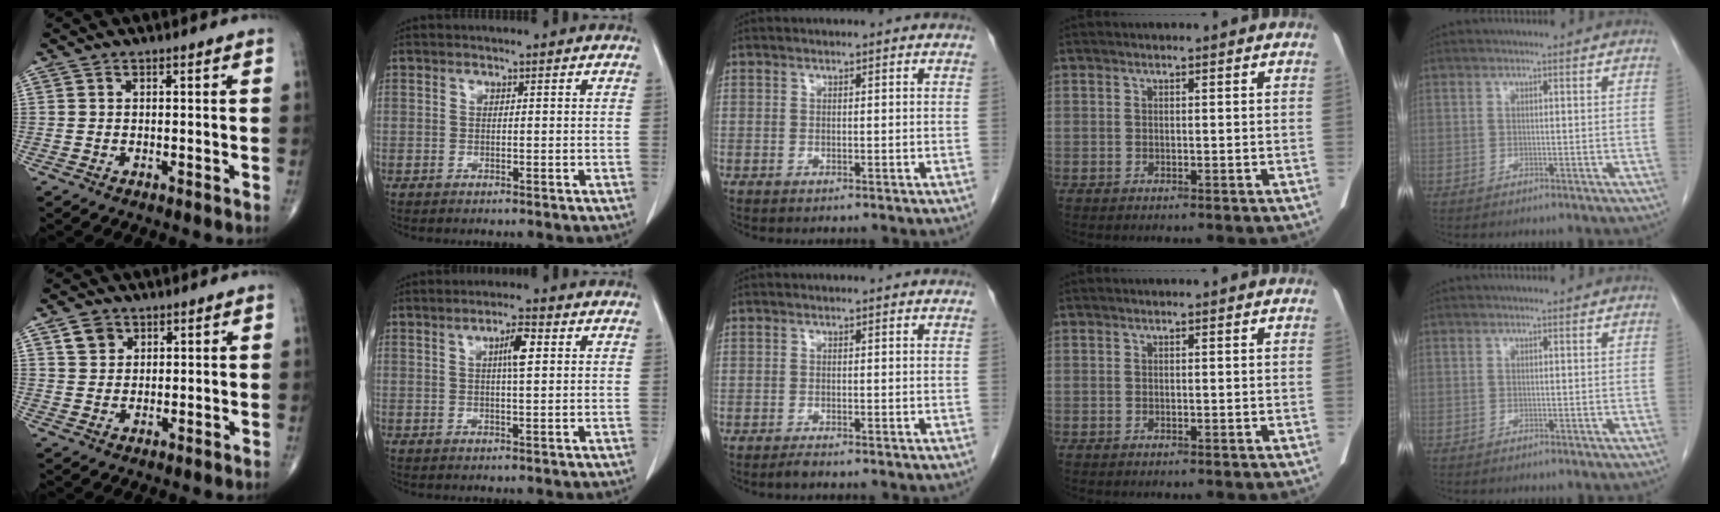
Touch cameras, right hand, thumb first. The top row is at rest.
{"thumb": {"total": 3.9, "force": [2.0, 3.0, 1.3], "torque": [-0.010, -0.009, 0.039]}, "index": {"total": 3.8, "force": [1.1, 0.4, 3.6], "torque": [-0.062, 0.004, 0.016]}, "middle": {"total": 0.6, "force": [-0.5, -0.2, 0.1], "torque": [-0.007, -0.002, -0.010]}}